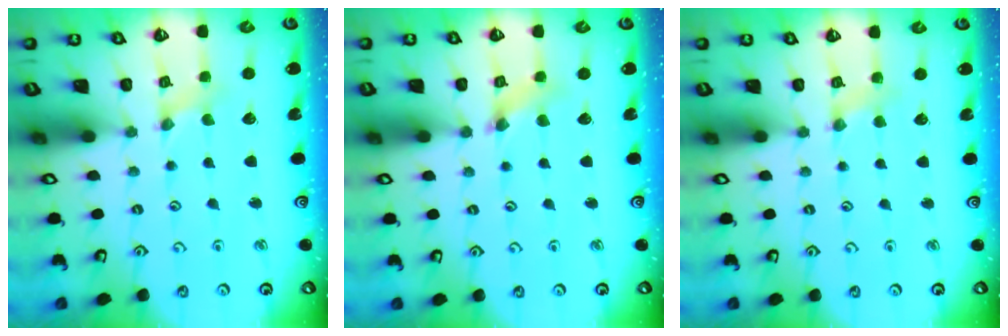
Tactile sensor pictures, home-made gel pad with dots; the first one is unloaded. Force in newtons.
{"total": 2.7, "press": 2.7, "slide": 0.2}
{"total": 2.9, "press": 2.9, "slide": 0.5}